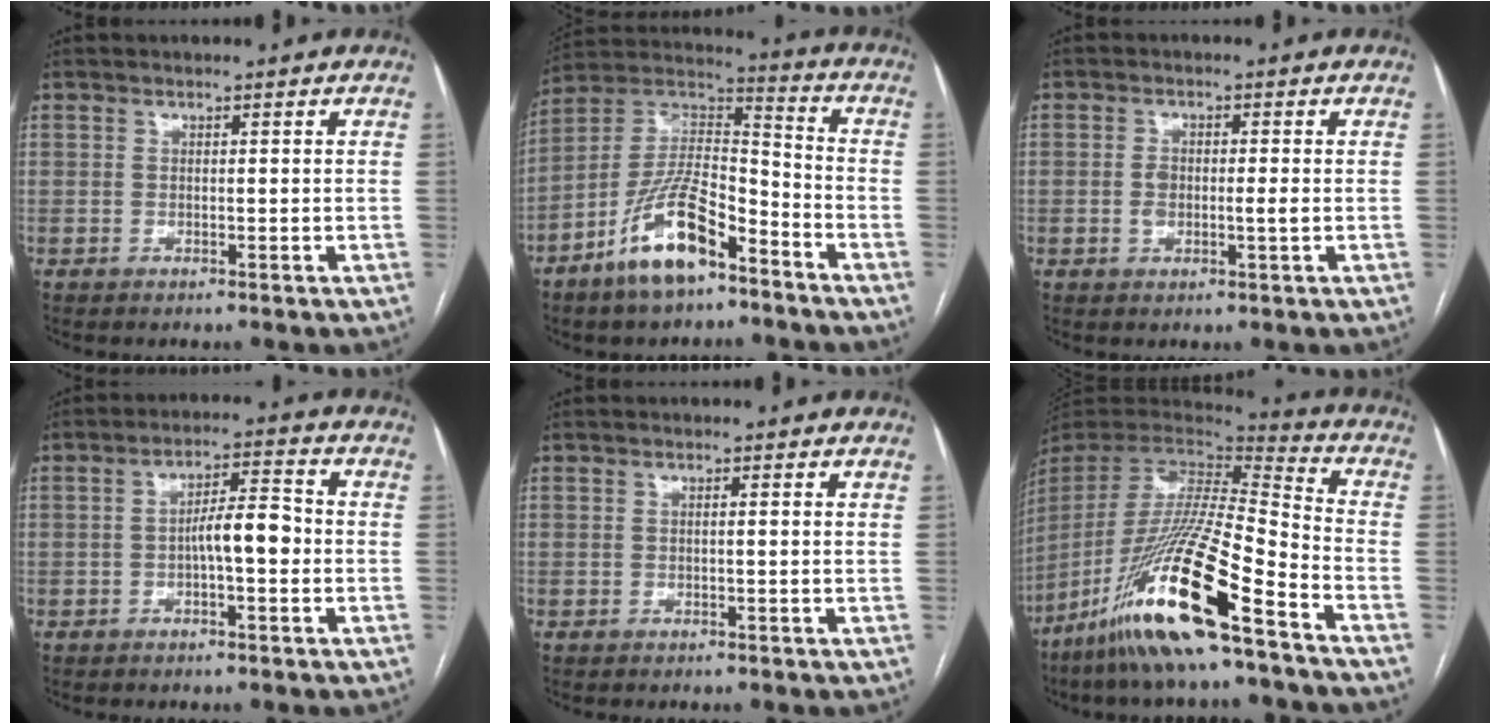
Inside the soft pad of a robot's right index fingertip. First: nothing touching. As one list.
[{"total": 14.5, "force": [-8.8, 4.6, 10.5], "torque": [-0.210, 0.010, -0.161]}, {"total": 3.3, "force": [-0.3, 1.4, 3.0], "torque": [-0.062, 0.006, -0.003]}, {"total": 6.1, "force": [-1.0, 1.4, 5.8], "torque": [-0.097, 0.019, -0.016]}, {"total": 0.7, "force": [0.2, 0.0, 0.7], "torque": [-0.012, 0.002, 0.001]}, {"total": 23.4, "force": [-14.4, 1.0, 18.4], "torque": [-0.381, -0.054, -0.277]}]